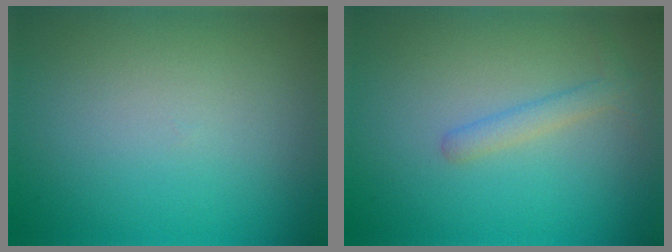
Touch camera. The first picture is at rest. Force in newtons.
{"total": 1.6, "press": 1.6, "slide": 0.0}